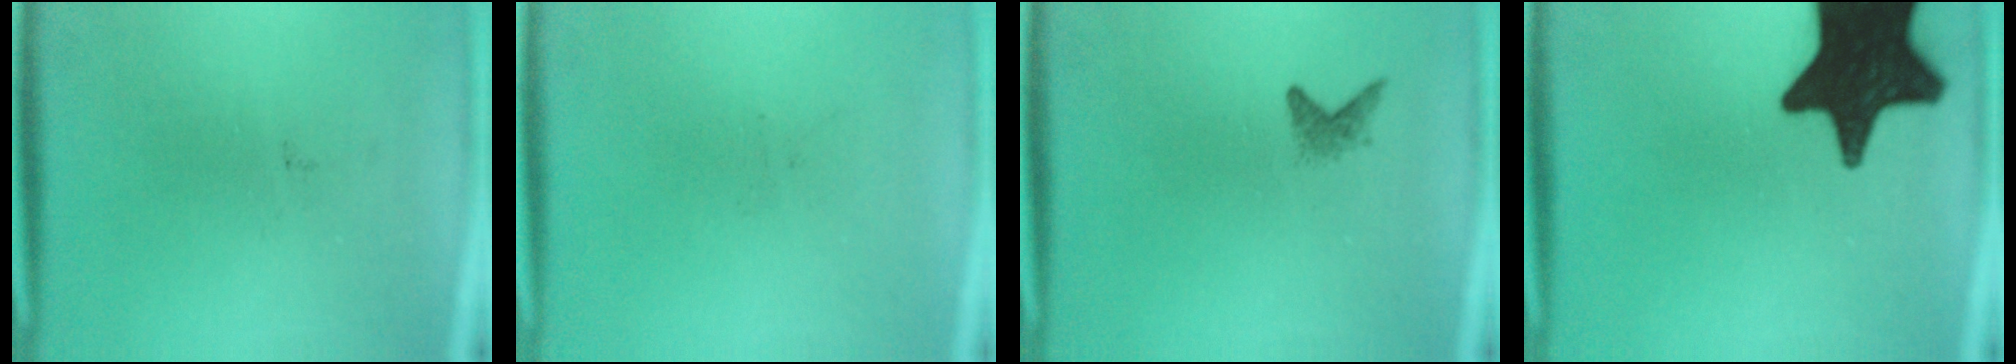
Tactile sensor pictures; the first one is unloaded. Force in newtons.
{"total": 0.0}
{"total": 1.2}
{"total": 19.4}